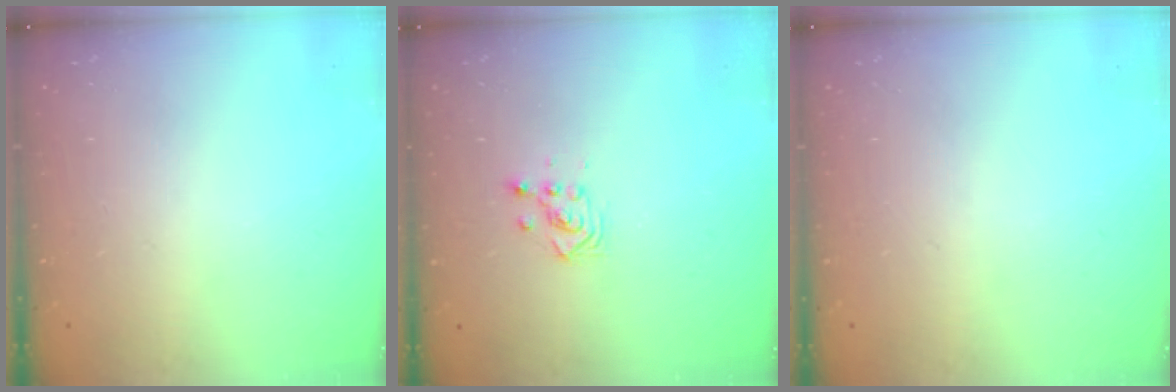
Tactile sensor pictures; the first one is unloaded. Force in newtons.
{"total": 2.9, "press": 2.9, "slide": 0.1}
{"total": 0.0}